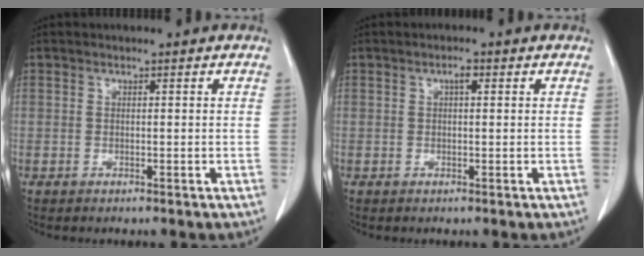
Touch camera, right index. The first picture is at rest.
{"total": 1.3, "force": [0.4, 0.4, 1.1], "torque": [-0.019, 0.004, 0.005]}